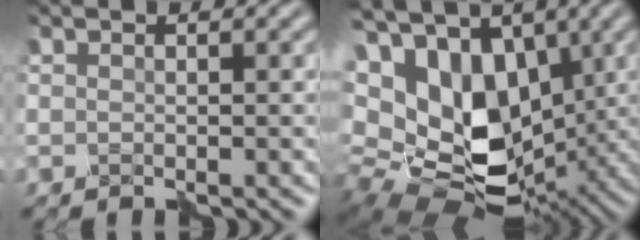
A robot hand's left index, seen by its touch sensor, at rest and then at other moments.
{"total": 18.2, "force": [1.9, 12.3, 13.3], "torque": [-0.274, -0.002, 0.077]}